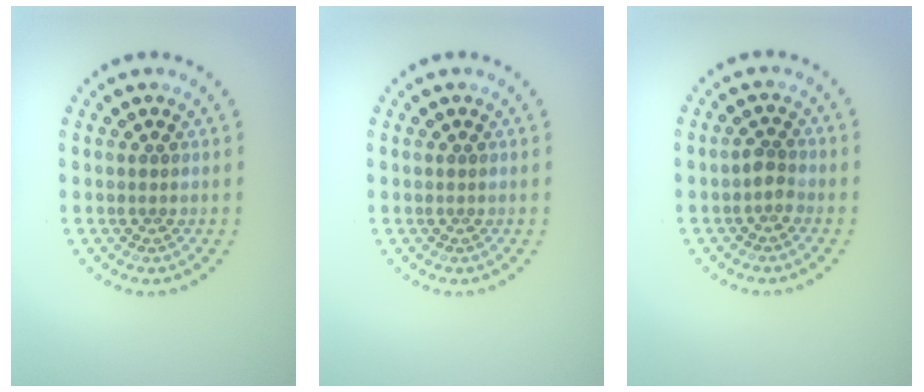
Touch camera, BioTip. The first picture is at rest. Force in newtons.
{"total": 0.0}
{"total": 1.3, "press": 1.1, "slide": 0.7}